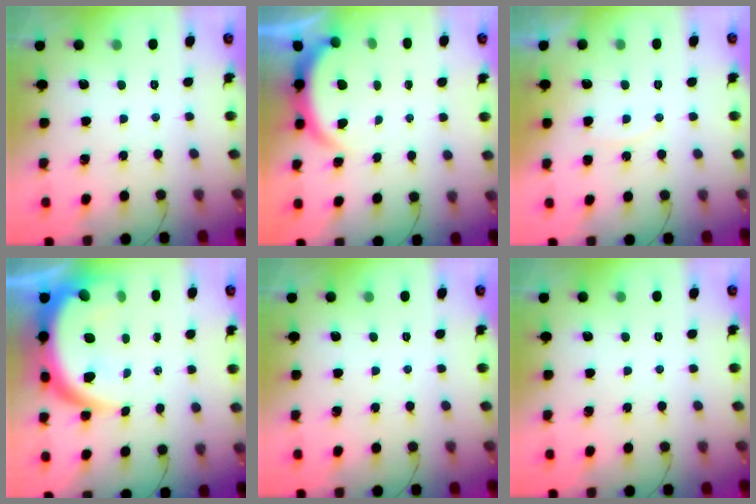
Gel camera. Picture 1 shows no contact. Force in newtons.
{"total": 3.3, "press": 3.2, "slide": 0.5}
{"total": 4.6, "press": 4.6, "slide": 0.3}
{"total": 10.7, "press": 10.7, "slide": 0.6}
{"total": 0.0}
{"total": 0.0}